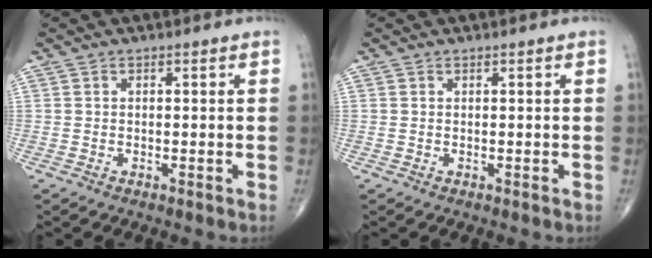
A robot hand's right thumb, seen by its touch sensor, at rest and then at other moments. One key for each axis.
{"total": 0.0}